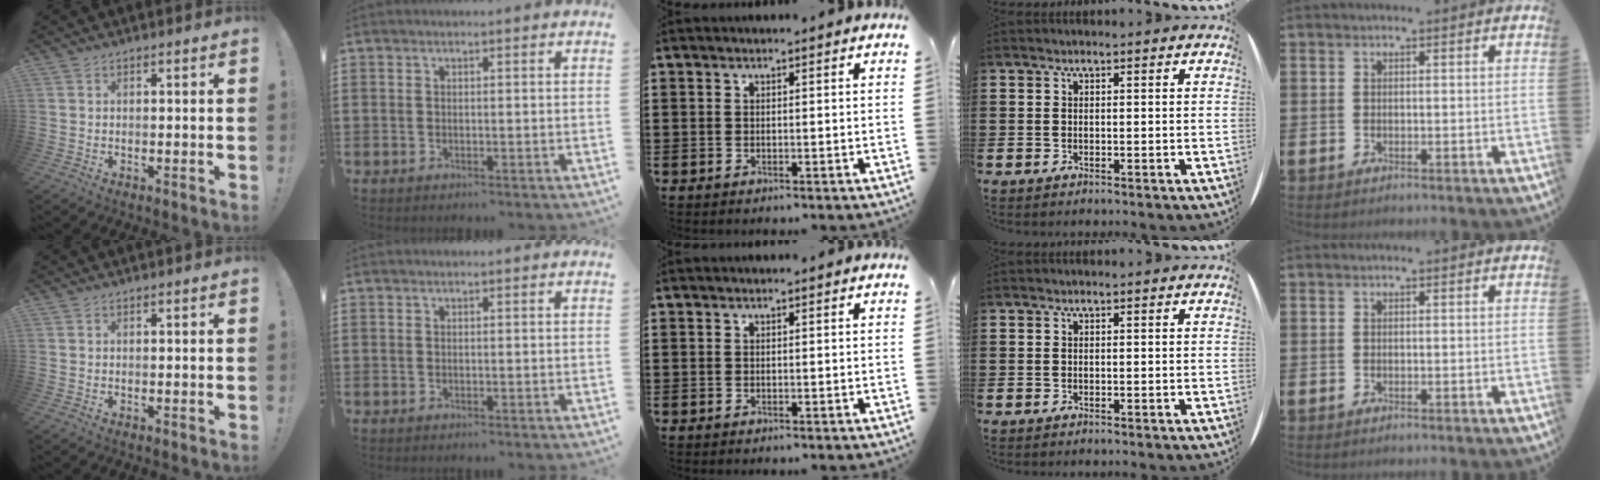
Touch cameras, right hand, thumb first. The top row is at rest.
{}